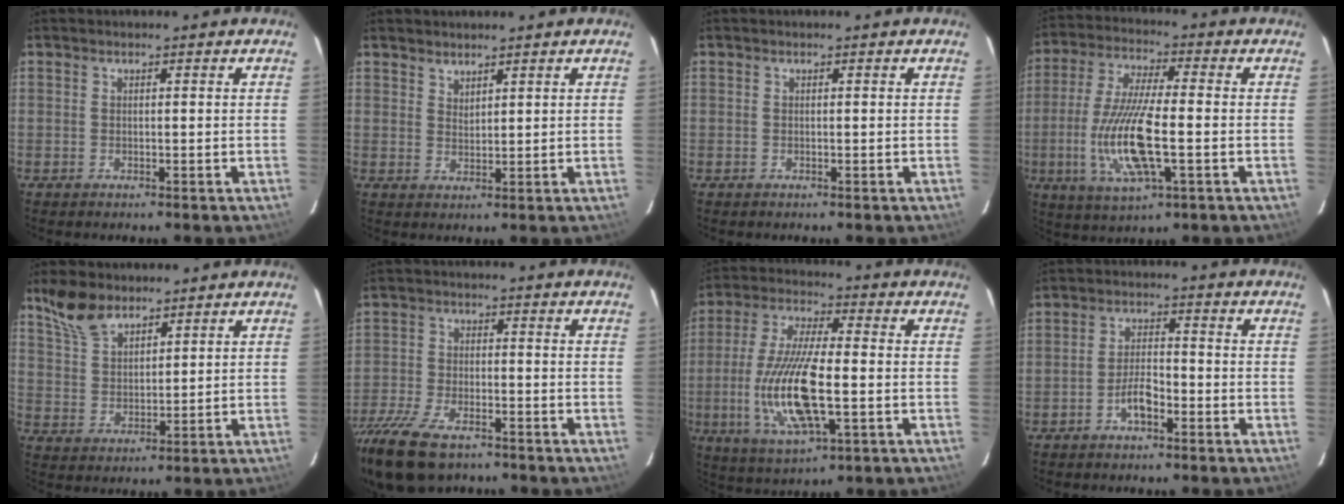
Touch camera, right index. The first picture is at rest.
{"total": 2.2, "force": [2.0, 0.8, 0.3], "torque": [0.002, 0.006, 0.038]}
{"total": 0.0}
{"total": 15.1, "force": [-3.1, 3.9, 14.2], "torque": [-0.293, -0.013, -0.059]}
{"total": 8.0, "force": [6.2, 3.6, 3.5], "torque": [-0.074, 0.018, 0.126]}
{"total": 14.7, "force": [-10.8, 6.3, 7.7], "torque": [-0.193, -0.035, -0.204]}
{"total": 16.6, "force": [-3.3, 4.9, 15.5], "torque": [-0.321, -0.014, -0.060]}
{"total": 4.6, "force": [-2.7, 1.7, 3.3], "torque": [-0.071, 0.007, -0.047]}